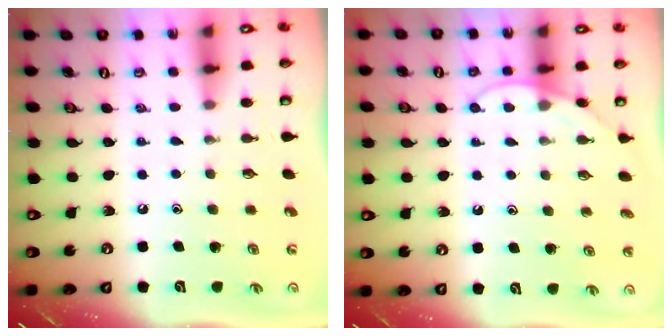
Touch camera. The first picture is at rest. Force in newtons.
{"total": 5.5, "press": 5.5, "slide": 0.6}